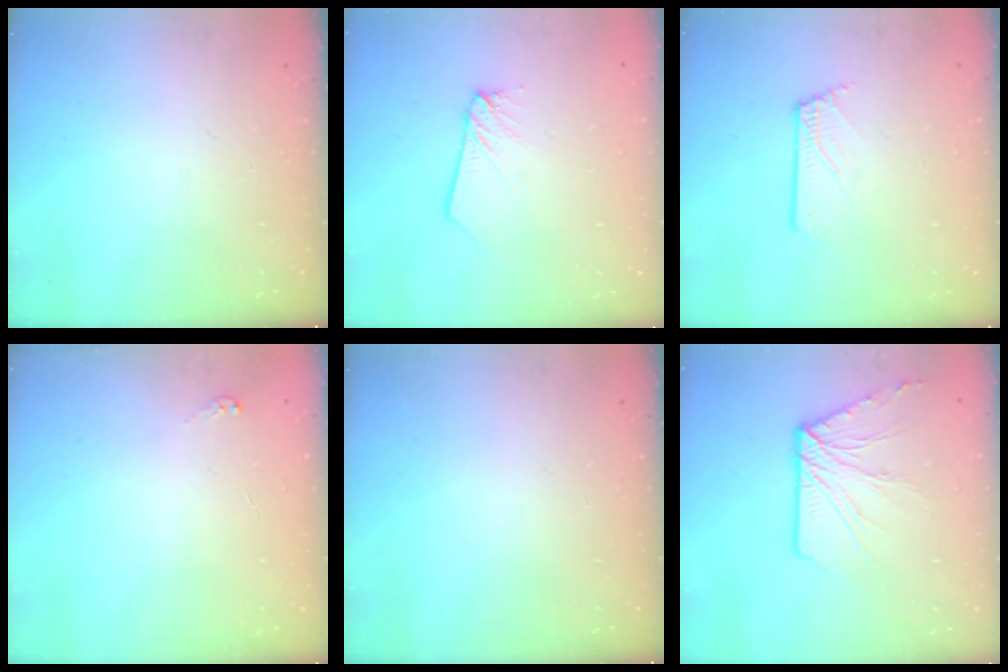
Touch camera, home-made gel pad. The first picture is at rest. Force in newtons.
{"total": 2.2, "press": 2.2, "slide": 0.2}
{"total": 1.0, "press": 1.0, "slide": 0.1}
{"total": 3.7, "press": 3.7, "slide": 0.4}
{"total": 0.0}
{"total": 9.3, "press": 9.3, "slide": 0.3}